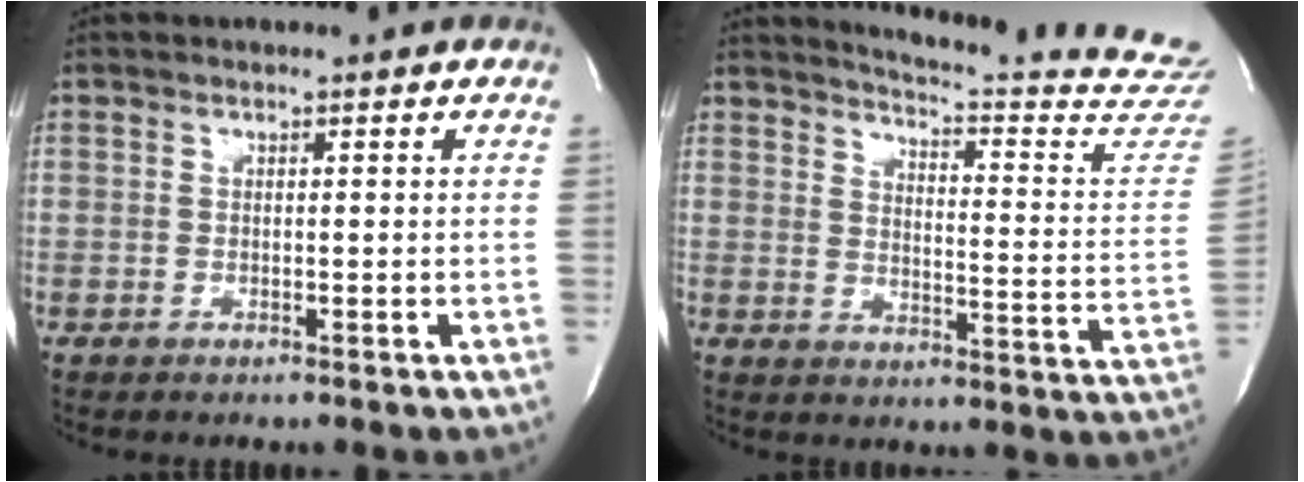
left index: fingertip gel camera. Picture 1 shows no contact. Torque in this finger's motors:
{"motor_torque": [0.44, -0.98, 0.14, -0.01]}